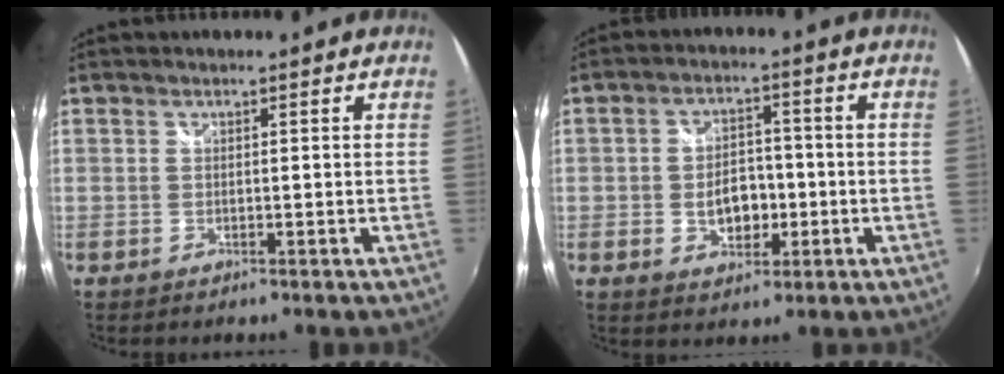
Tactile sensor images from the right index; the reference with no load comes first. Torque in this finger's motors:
{"motor_torque": [0.24, -0.12, 0.26, 0.05]}